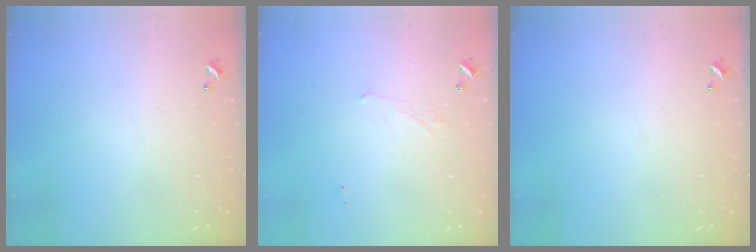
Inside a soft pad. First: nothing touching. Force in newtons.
{"total": 0.6, "press": 0.0, "slide": 0.6}
{"total": 0.0}